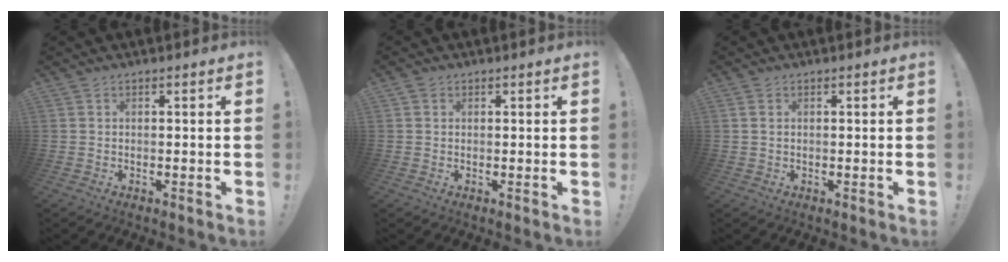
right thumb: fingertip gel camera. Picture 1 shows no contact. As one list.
[{"total": 1.0, "force": [0.5, 0.8, 0.1], "torque": [-0.001, 0.001, 0.010]}, {"total": 1.0, "force": [0.4, 0.7, 0.6], "torque": [-0.012, 0.003, 0.008]}]